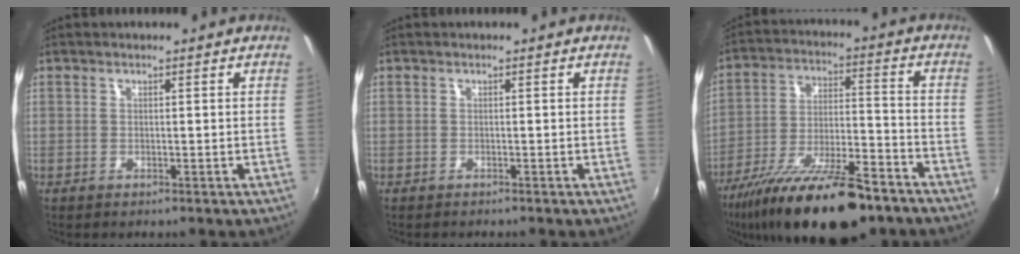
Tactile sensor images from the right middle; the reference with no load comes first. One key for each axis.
{"total": 0.6, "fx": -0.6, "fy": -0.1, "fz": 0.2, "tx": -0.003, "ty": -0.003, "tz": -0.010}
{"total": 22.6, "fx": -16.4, "fy": 6.1, "fz": 14.4, "tx": -0.265, "ty": -0.045, "tz": -0.263}